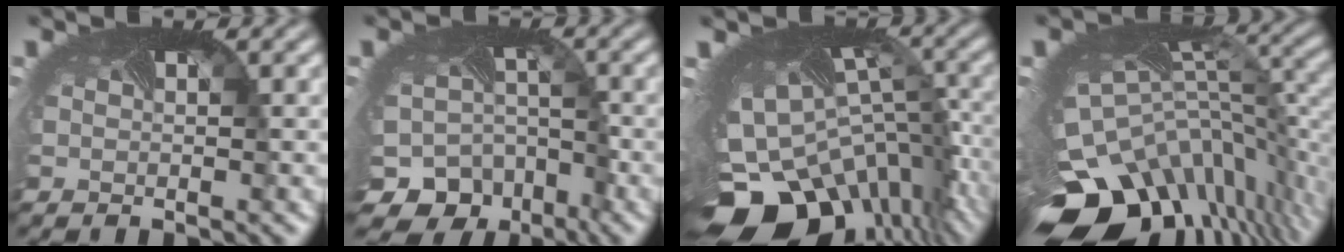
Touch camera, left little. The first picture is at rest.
{"total": 11.0, "force": [-7.1, 8.2, 1.7], "torque": [-0.032, -0.039, -0.098]}
{"total": 14.3, "force": [-6.6, 9.1, 8.9], "torque": [-0.187, -0.046, -0.082]}
{"total": 14.7, "force": [-7.5, 8.4, 9.4], "torque": [-0.224, -0.049, -0.100]}